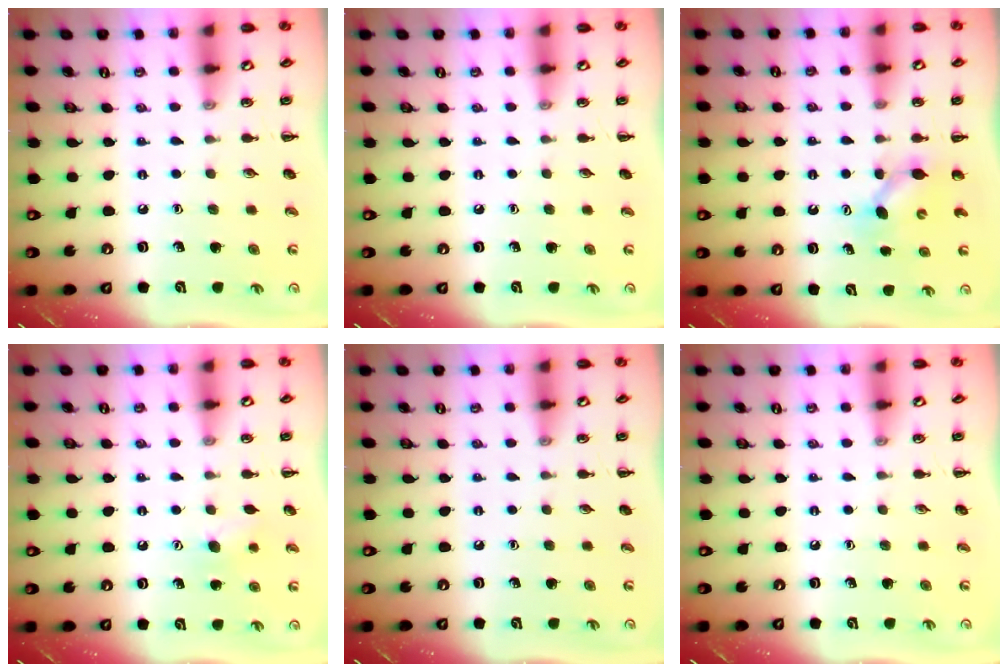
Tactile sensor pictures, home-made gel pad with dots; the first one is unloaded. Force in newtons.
{"total": 0.0}
{"total": 4.5, "press": 4.4, "slide": 0.9}
{"total": 7.5, "press": 7.3, "slide": 1.6}
{"total": 0.0}
{"total": 0.0}